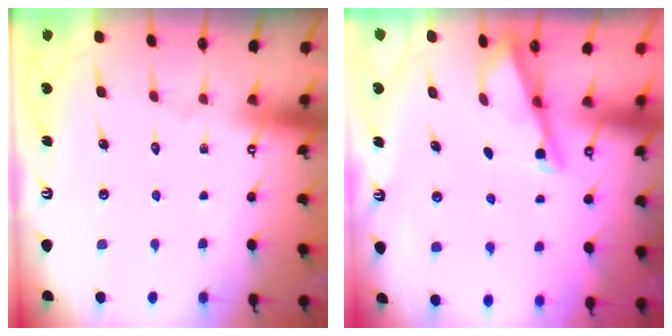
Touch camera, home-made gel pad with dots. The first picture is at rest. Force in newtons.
{"total": 3.1, "press": 3.1, "slide": 0.3}